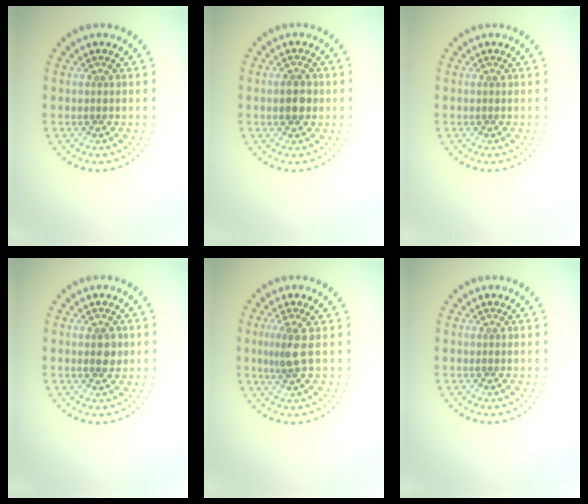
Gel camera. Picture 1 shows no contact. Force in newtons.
{"total": 2.3, "press": 2.3, "slide": 0.1}
{"total": 0.0}
{"total": 1.6, "press": 1.6, "slide": 0.2}
{"total": 2.1, "press": 1.6, "slide": 1.4}
{"total": 0.0}